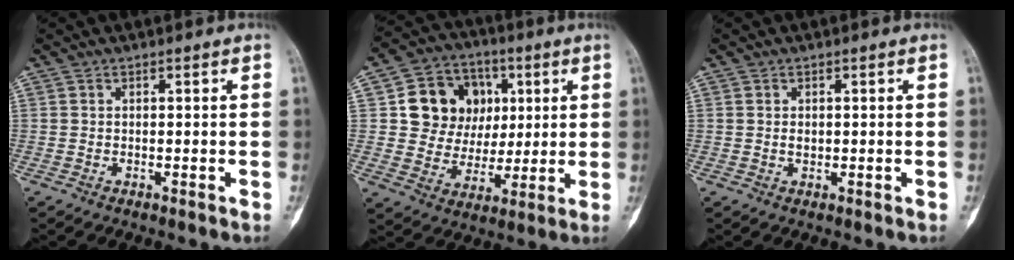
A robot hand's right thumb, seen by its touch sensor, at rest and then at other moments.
{"total": 14.3, "force": [3.5, 12.3, 6.4], "torque": [-0.059, 0.001, 0.065]}
{"total": 0.9, "force": [0.2, 0.6, 0.6], "torque": [-0.010, 0.000, 0.005]}